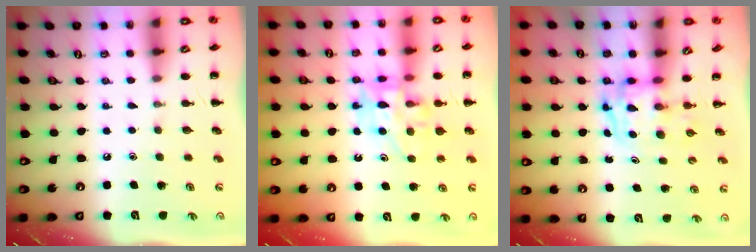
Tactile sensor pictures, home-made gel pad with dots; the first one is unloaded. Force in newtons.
{"total": 11.5, "press": 11.0, "slide": 3.4}
{"total": 3.3, "press": 3.3, "slide": 0.6}